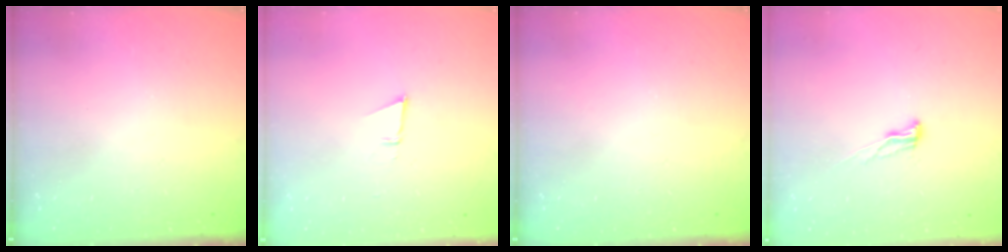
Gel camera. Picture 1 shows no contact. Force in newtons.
{"total": 3.0, "press": 2.9, "slide": 0.8}
{"total": 0.0}
{"total": 6.9, "press": 6.9, "slide": 0.9}